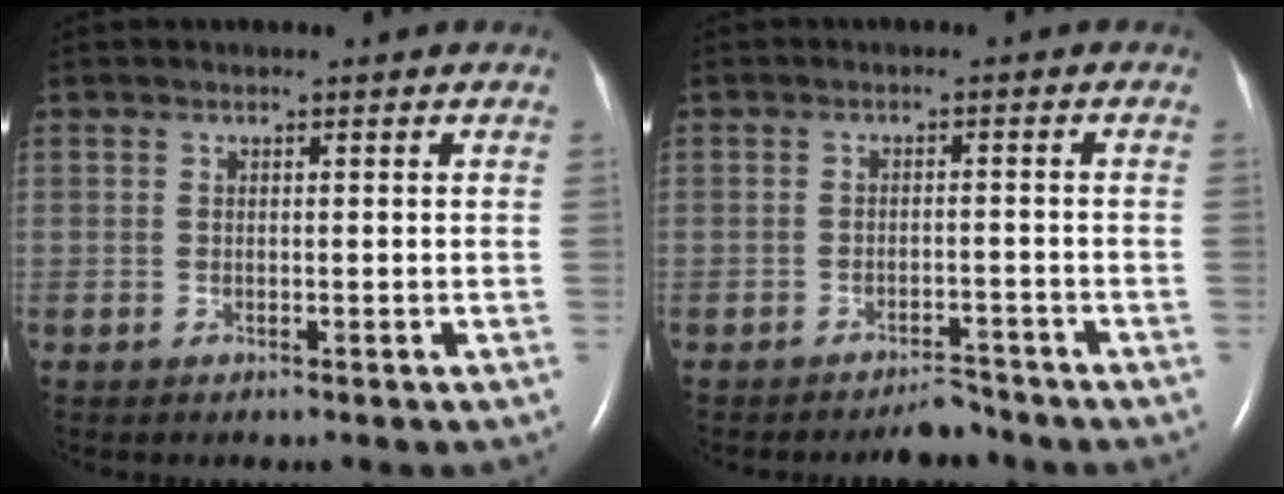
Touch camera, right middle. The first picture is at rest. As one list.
[{"total": 2.8, "force": [-2.7, 0.5, 0.5], "torque": [-0.007, -0.004, -0.042]}]